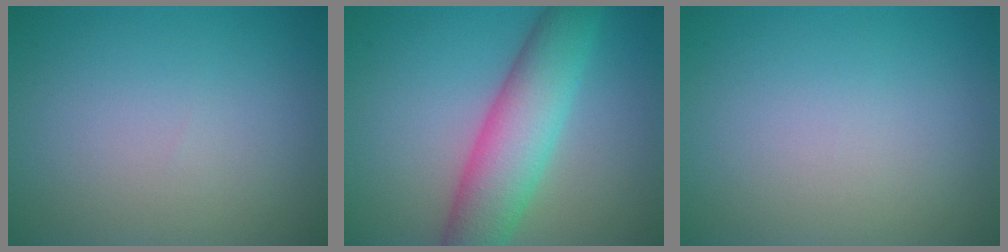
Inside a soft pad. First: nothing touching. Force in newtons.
{"total": 7.3, "press": 7.3, "slide": 0.2}
{"total": 0.0}